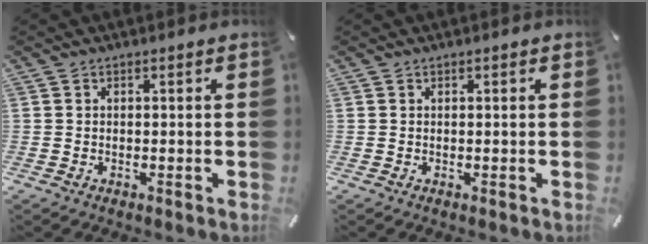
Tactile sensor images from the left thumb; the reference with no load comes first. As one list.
[{"total": 0.0}]